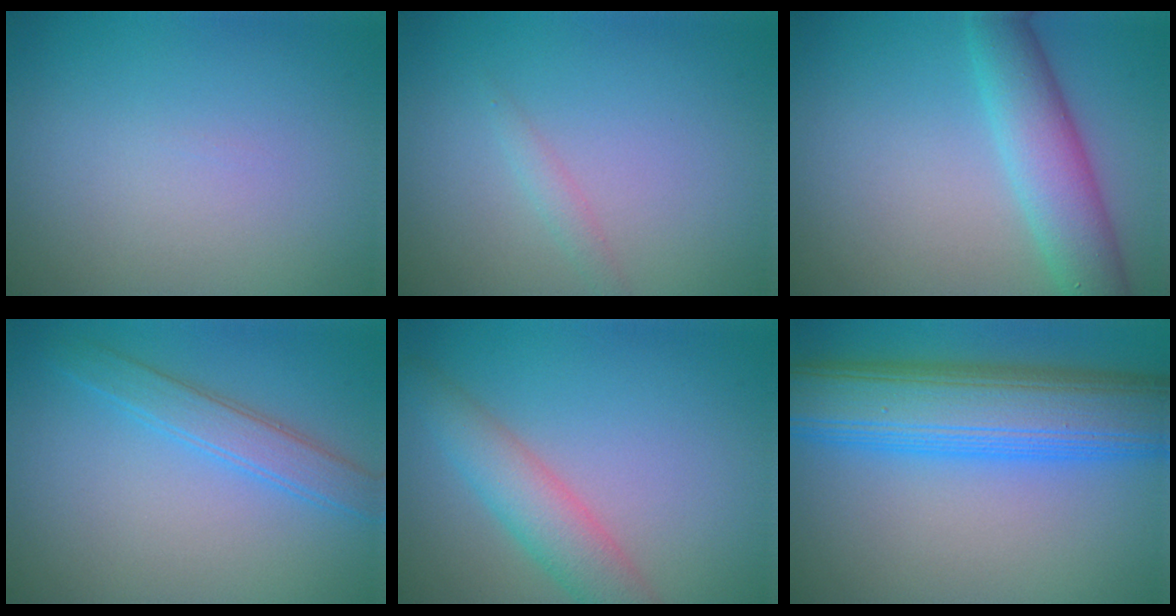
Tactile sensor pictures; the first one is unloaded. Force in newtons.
{"total": 1.0, "press": 1.0, "slide": 0.0}
{"total": 5.3, "press": 5.3, "slide": 0.2}
{"total": 2.8, "press": 2.8, "slide": 0.1}
{"total": 4.2, "press": 4.2, "slide": 0.2}
{"total": 10.4, "press": 10.4, "slide": 0.3}